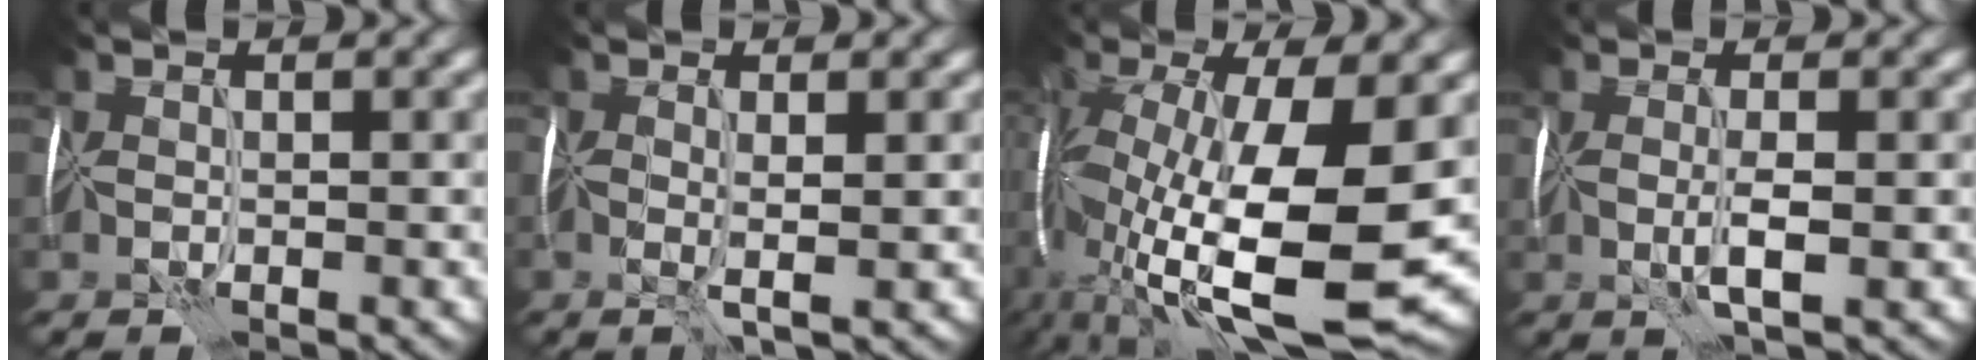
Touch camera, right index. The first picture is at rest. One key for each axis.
{"total": 1.8, "fx": 0.4, "fy": 0.0, "fz": 1.8, "tx": -0.034, "ty": -0.003, "tz": 0.006}
{"total": 15.3, "fx": -2.2, "fy": 5.9, "fz": 13.9, "tx": -0.276, "ty": -0.013, "tz": -0.033}
{"total": 2.1, "fx": 0.2, "fy": 0.1, "fz": 2.1, "tx": -0.046, "ty": -0.003, "tz": 0.004}